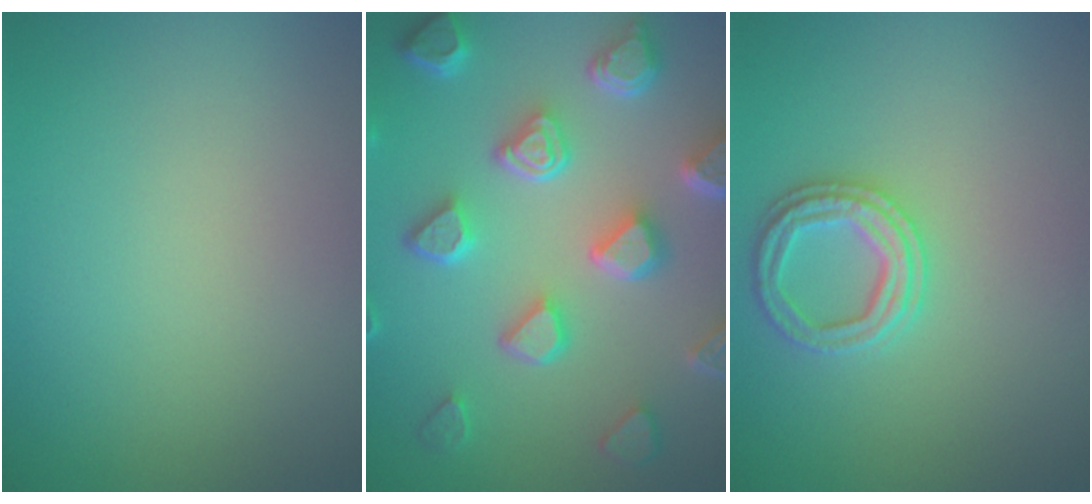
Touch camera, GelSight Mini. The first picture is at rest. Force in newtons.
{"total": 7.6, "press": 5.8, "slide": 4.9}
{"total": 2.7, "press": 2.7, "slide": 0.5}